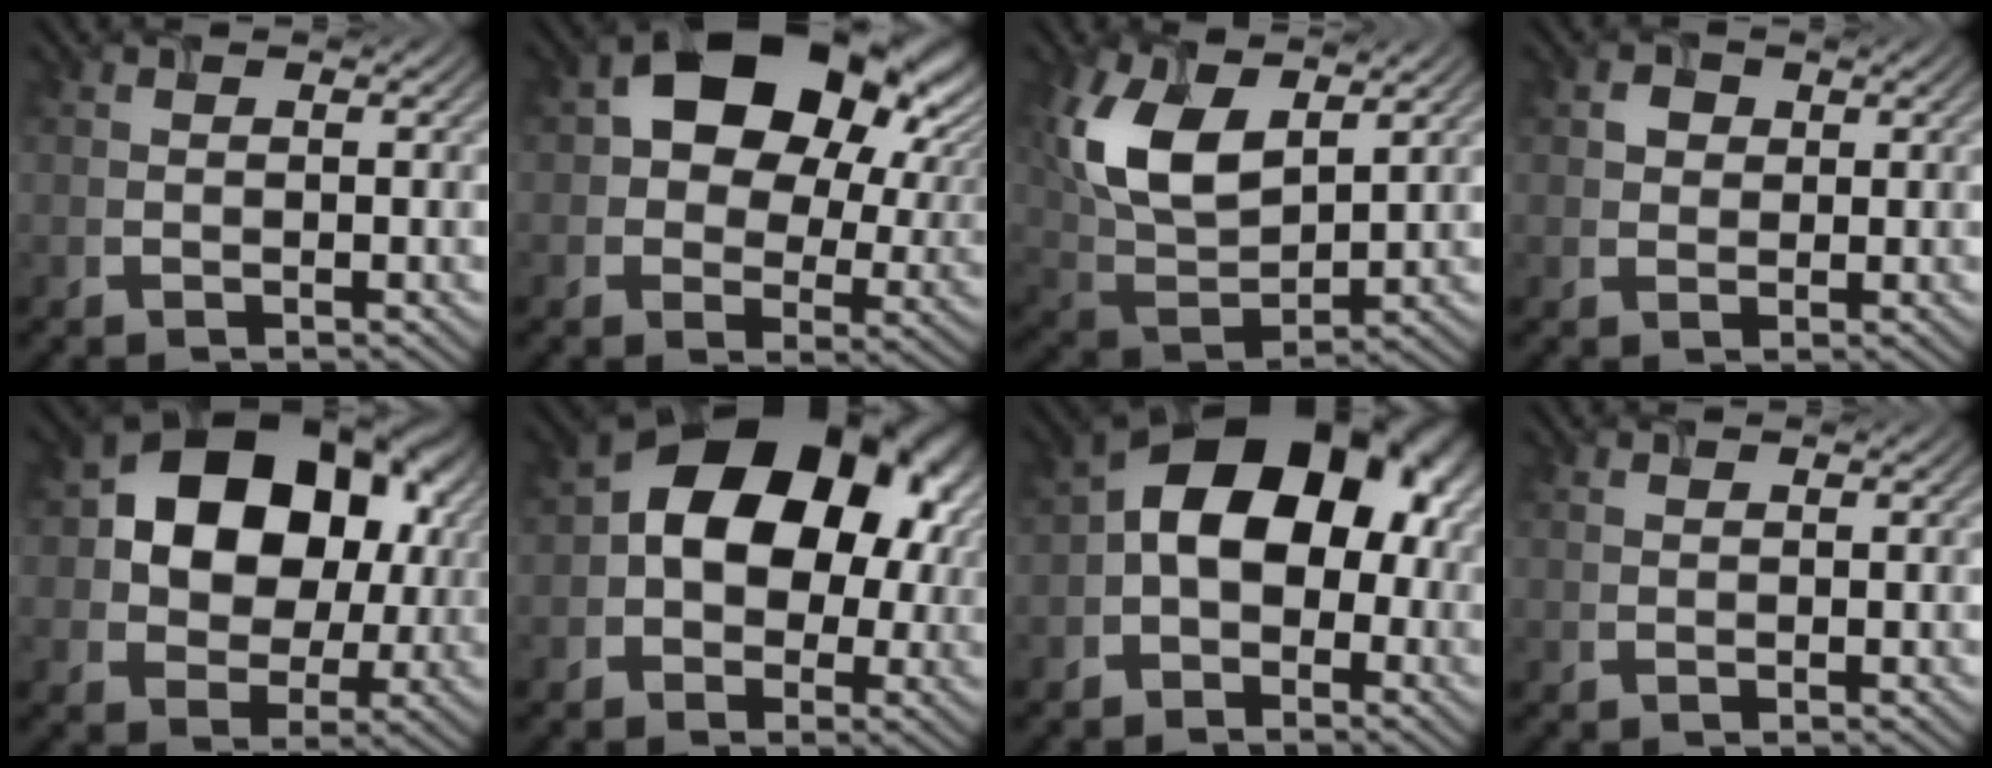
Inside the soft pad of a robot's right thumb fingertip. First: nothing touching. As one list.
[{"total": 15.5, "force": [5.5, 10.8, 9.6], "torque": [-0.132, 0.002, 0.102]}, {"total": 12.0, "force": [4.8, 6.3, 9.0], "torque": [-0.217, 0.000, 0.102]}, {"total": 1.2, "force": [0.4, 1.2, -0.1], "torque": [0.004, -0.002, 0.012]}, {"total": 13.9, "force": [2.6, 10.6, 8.7], "torque": [-0.115, 0.007, 0.042]}, {"total": 15.2, "force": [1.3, 11.3, 10.1], "torque": [-0.102, 0.018, 0.010]}, {"total": 13.1, "force": [-0.3, 9.1, 9.5], "torque": [-0.129, 0.014, -0.014]}, {"total": 0.6, "force": [0.5, 0.1, 0.2], "torque": [-0.004, -0.003, 0.010]}]